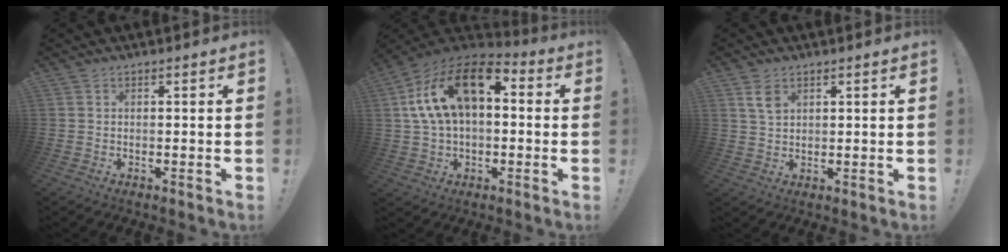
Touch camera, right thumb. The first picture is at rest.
{"total": 19.4, "force": [5.9, 11.0, 14.8], "torque": [-0.262, -0.008, 0.107]}
{"total": 4.5, "force": [2.3, 2.7, 2.7], "torque": [-0.038, -0.009, 0.041]}